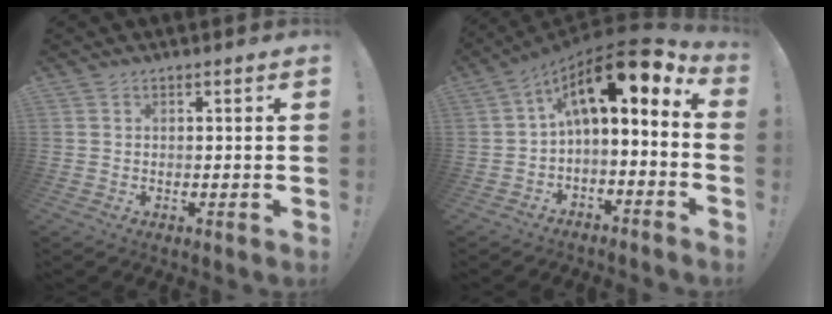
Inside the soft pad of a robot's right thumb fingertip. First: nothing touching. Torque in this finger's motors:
{"motor_torque": [2.50, 2.50, 0.26, 0.07, 0.32]}